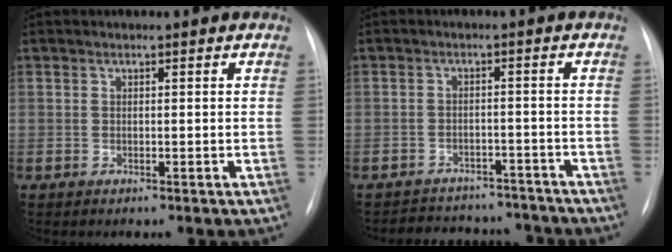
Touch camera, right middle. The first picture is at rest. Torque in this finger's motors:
{"motor_torque": [0.62, -0.91, 0.00, 0.00]}